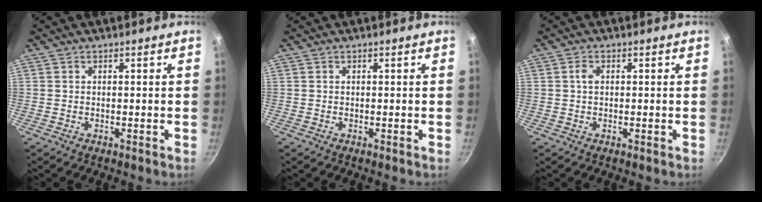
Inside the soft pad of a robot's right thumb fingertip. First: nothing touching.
{"total": 0.0}
{"total": 1.7, "force": [0.3, 1.2, 1.2], "torque": [-0.020, 0.005, 0.003]}